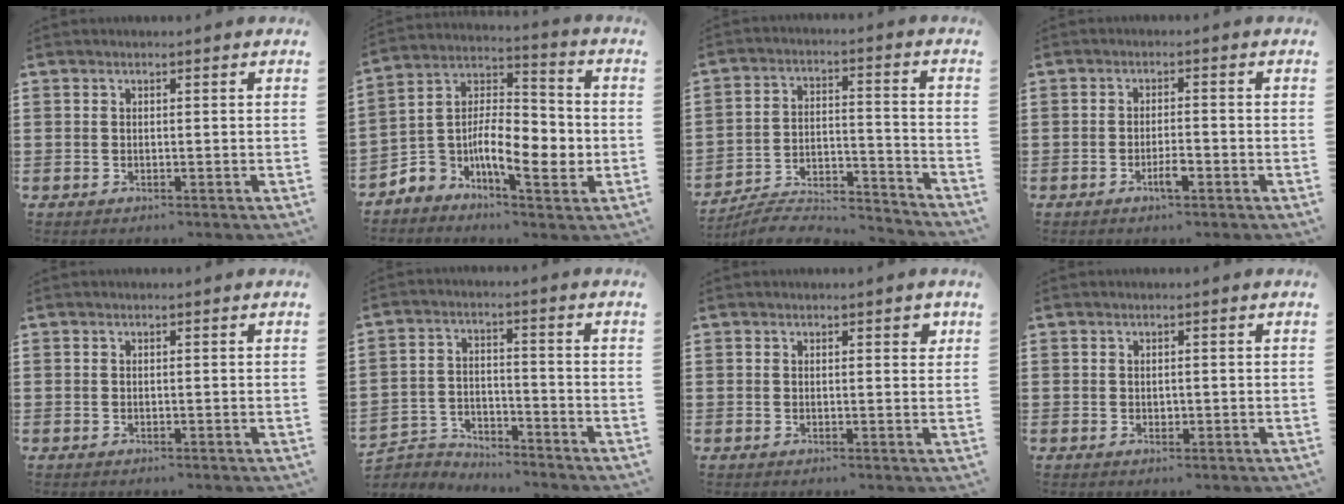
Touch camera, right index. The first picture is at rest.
{"total": 8.8, "force": [-2.7, 5.1, 6.6], "torque": [-0.135, -0.014, -0.050]}
{"total": 5.9, "force": [-5.7, 0.7, 1.4], "torque": [-0.026, -0.001, -0.115]}
{"total": 3.1, "force": [-1.6, 0.7, 2.6], "torque": [-0.051, 0.000, -0.030]}
{"total": 0.0}
{"total": 4.7, "force": [-4.7, 0.9, -0.1], "torque": [-0.016, 0.001, -0.102]}
{"total": 1.0, "force": [0.6, 0.5, 0.7], "torque": [0.003, -0.002, 0.005]}
{"total": 0.7, "force": [0.1, 0.6, 0.4], "torque": [-0.009, 0.004, 0.002]}